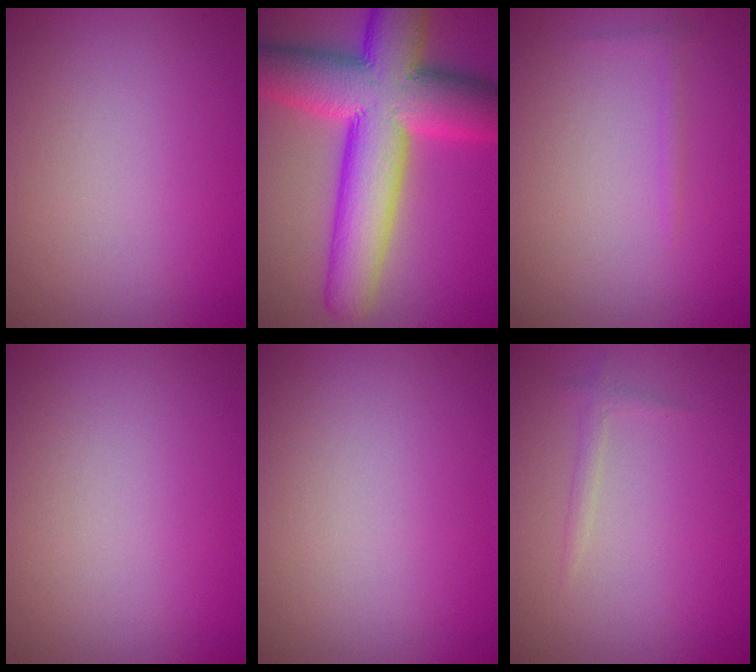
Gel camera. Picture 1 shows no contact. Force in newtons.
{"total": 14.0, "press": 14.0, "slide": 0.4}
{"total": 0.6, "press": 0.6, "slide": 0.1}
{"total": 0.0}
{"total": 0.0}
{"total": 0.8, "press": 0.8, "slide": 0.1}